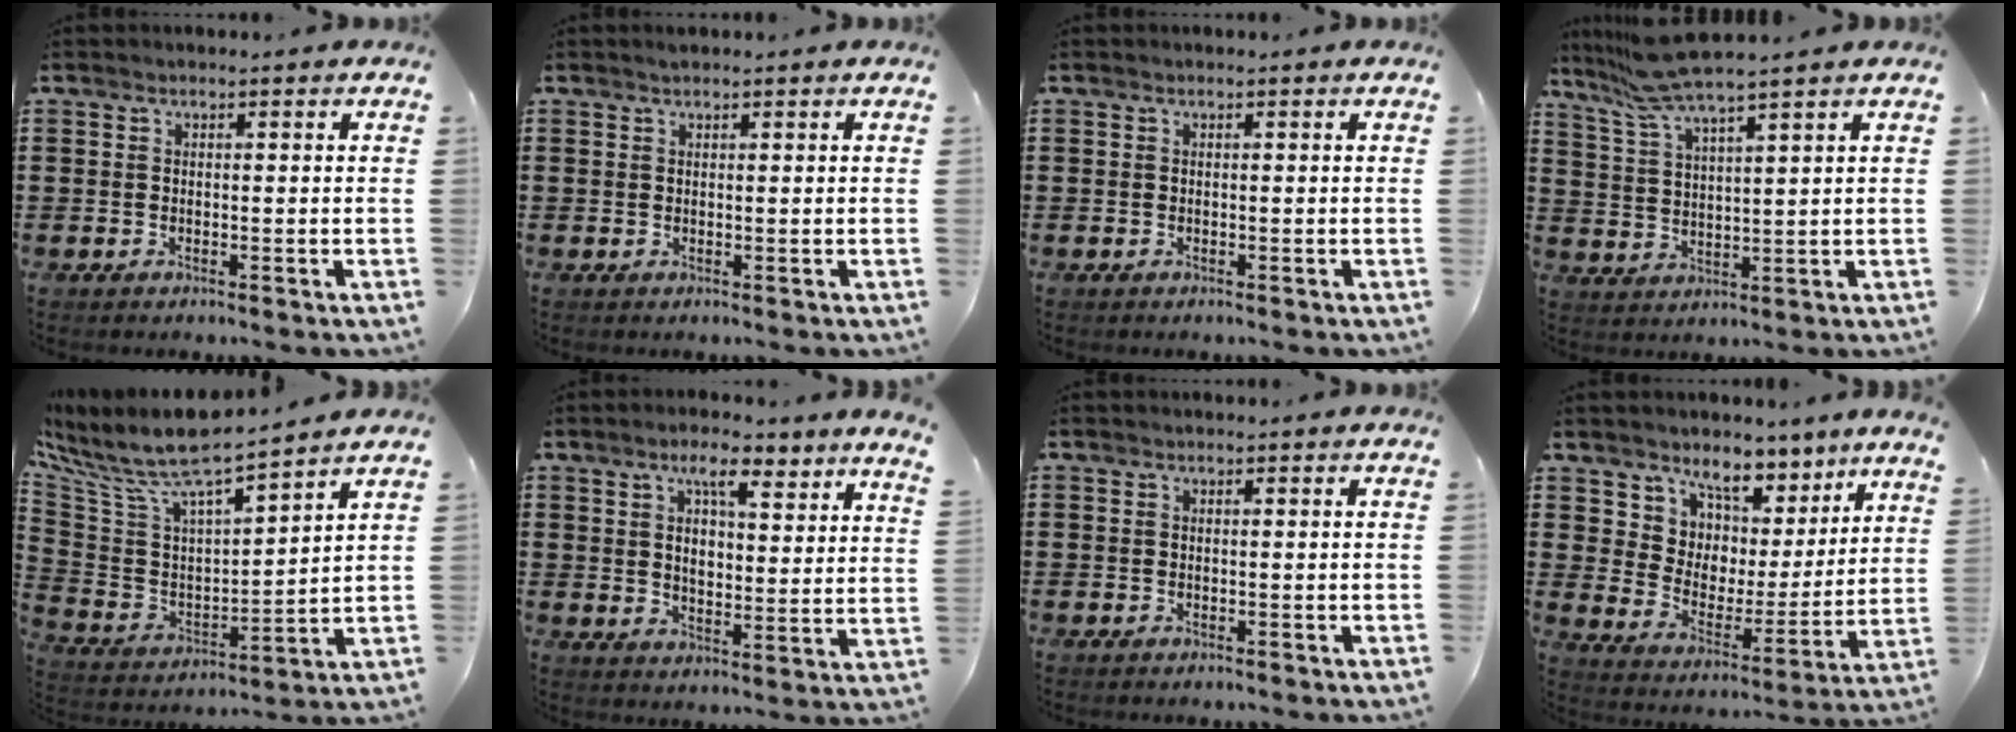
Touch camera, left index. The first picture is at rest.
{"total": 0.6, "force": [0.6, 0.1, 0.2], "torque": [-0.006, 0.000, 0.011]}
{"total": 0.0}
{"total": 7.5, "force": [6.3, 0.3, 4.1], "torque": [-0.101, -0.016, 0.114]}
{"total": 8.9, "force": [7.8, 1.3, 4.1], "torque": [-0.118, -0.059, 0.131]}
{"total": 6.5, "force": [5.2, 1.5, 3.6], "torque": [-0.061, -0.023, 0.087]}
{"total": 0.0}
{"total": 5.9, "force": [4.7, 3.3, -1.5], "torque": [-0.021, -0.055, 0.083]}